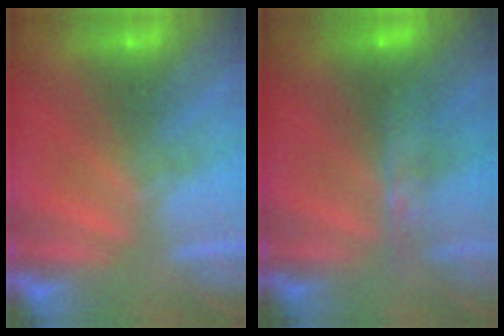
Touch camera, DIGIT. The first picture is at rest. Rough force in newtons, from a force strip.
{"total": 7.7}